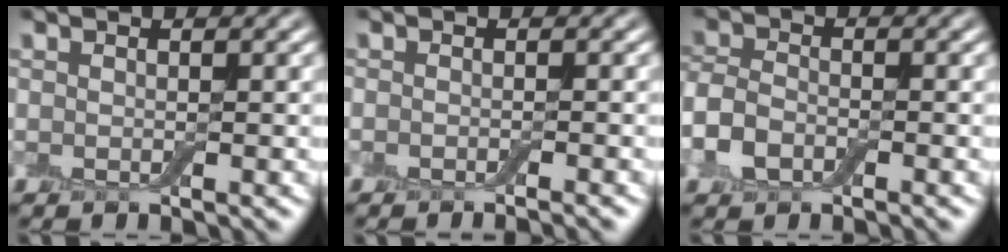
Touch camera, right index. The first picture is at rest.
{"total": 1.5, "force": [-1.2, 0.1, 1.0], "torque": [-0.013, -0.002, -0.019]}
{"total": 3.4, "force": [-1.7, 2.0, 2.0], "torque": [-0.044, 0.003, -0.045]}